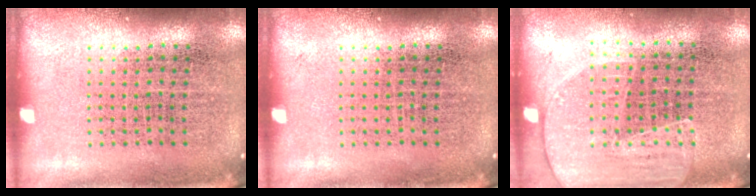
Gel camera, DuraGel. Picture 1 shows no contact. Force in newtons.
{"total": 0.0}
{"total": 1.8, "press": 1.5, "slide": 0.9}